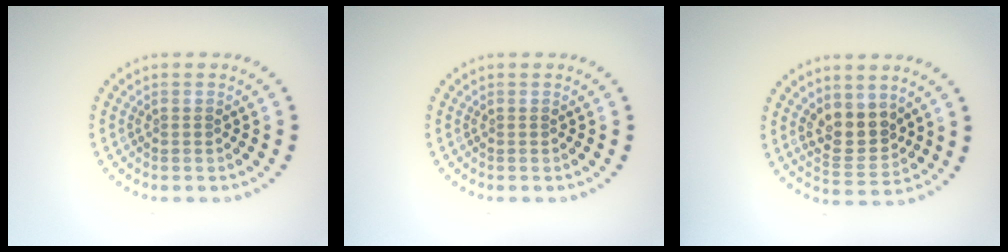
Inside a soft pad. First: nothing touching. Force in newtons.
{"total": 0.0}
{"total": 3.7, "press": 3.4, "slide": 1.4}